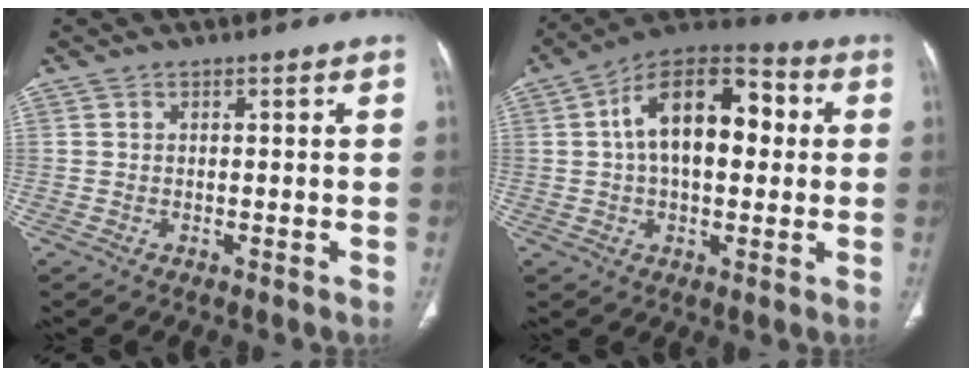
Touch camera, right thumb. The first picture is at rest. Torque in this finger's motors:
{"motor_torque": [1.09, 3.92, 0.98, -0.83, 0.17]}